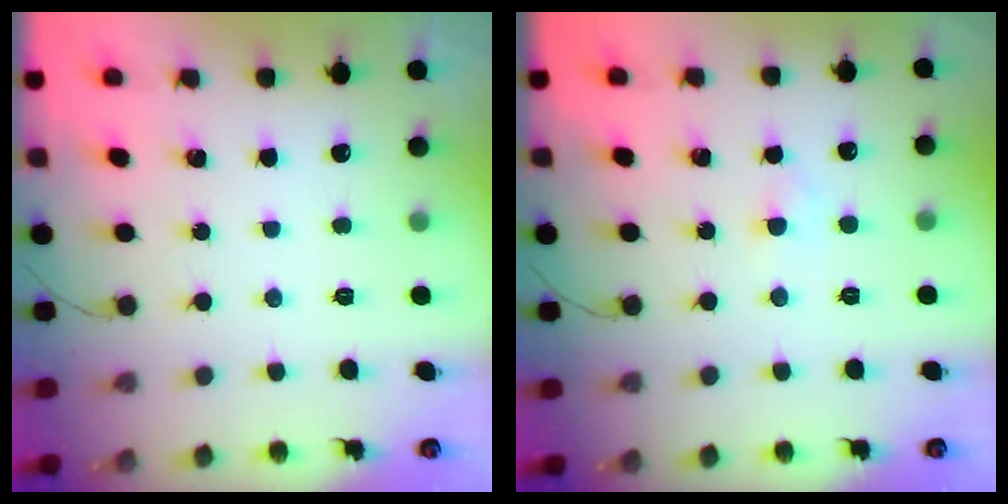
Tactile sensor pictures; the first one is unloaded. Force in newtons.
{"total": 1.8, "press": 1.5, "slide": 0.9}